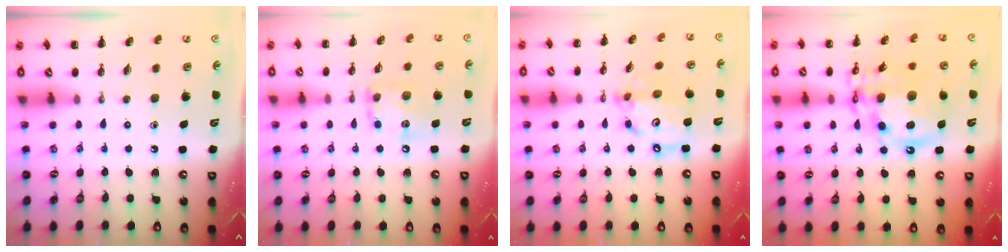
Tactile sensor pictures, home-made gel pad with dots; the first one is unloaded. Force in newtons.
{"total": 10.6, "press": 10.5, "slide": 1.0}
{"total": 11.3, "press": 10.9, "slide": 2.7}
{"total": 17.3, "press": 16.9, "slide": 3.9}